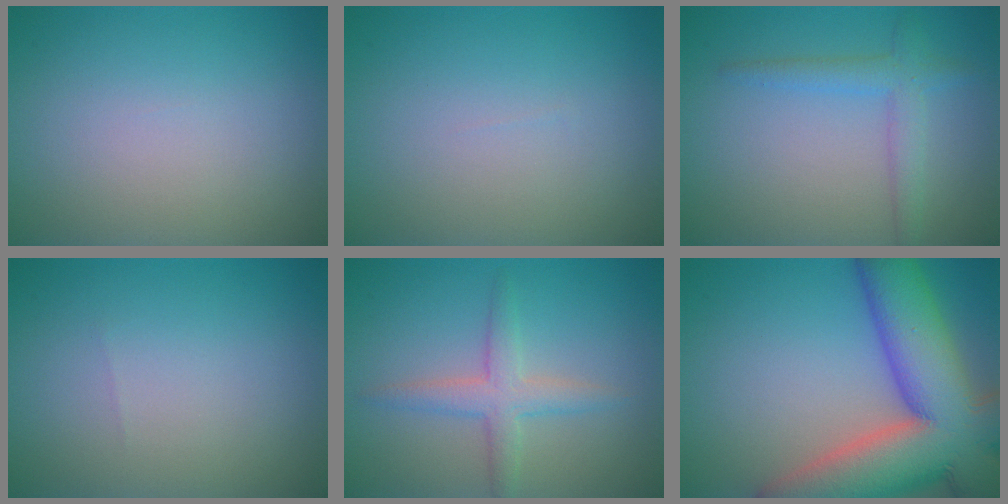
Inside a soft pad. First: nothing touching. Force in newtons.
{"total": 0.0}
{"total": 2.7, "press": 2.7, "slide": 0.0}
{"total": 0.0}
{"total": 2.9, "press": 2.9, "slide": 0.1}
{"total": 15.8, "press": 15.8, "slide": 1.0}